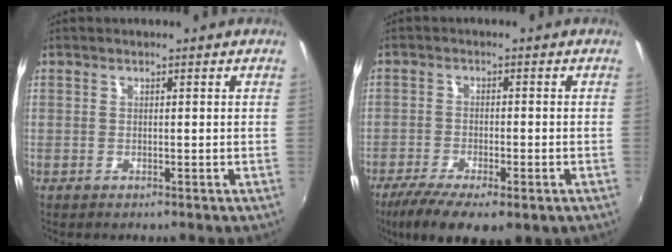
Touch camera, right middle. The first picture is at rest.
{"total": 12.1, "force": [-7.7, 4.1, 8.3], "torque": [-0.175, -0.044, -0.126]}